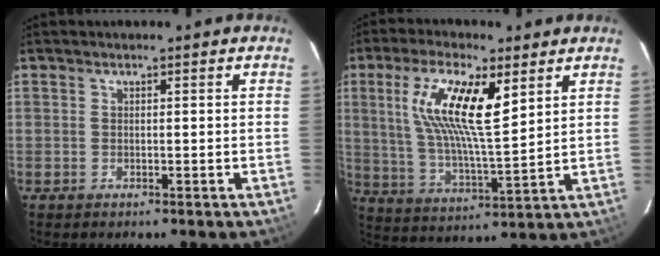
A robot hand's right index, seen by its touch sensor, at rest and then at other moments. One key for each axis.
{"total": 14.9, "fx": 5.9, "fy": 4.0, "fz": 13.1, "tx": -0.250, "ty": 0.005, "tz": 0.112}